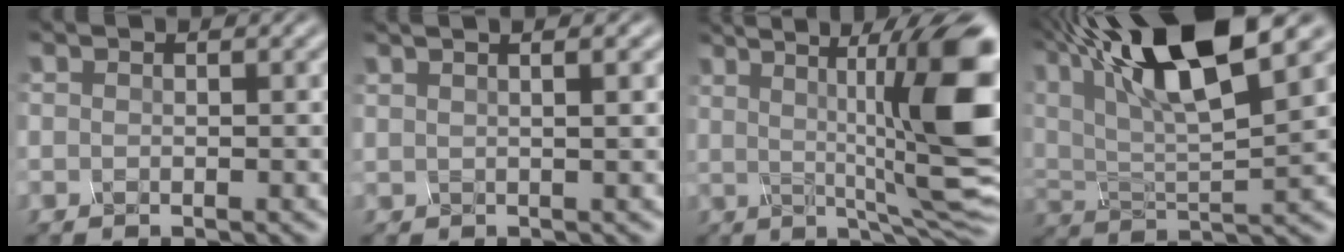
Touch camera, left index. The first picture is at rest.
{"total": 2.9, "force": [1.8, 0.7, 2.2], "torque": [-0.018, 0.033, 0.003]}
{"total": 11.9, "force": [1.2, 1.8, 11.7], "torque": [-0.156, 0.012, 0.041]}
{"total": 12.8, "force": [8.3, 2.2, 9.5], "torque": [-0.192, 0.023, 0.155]}